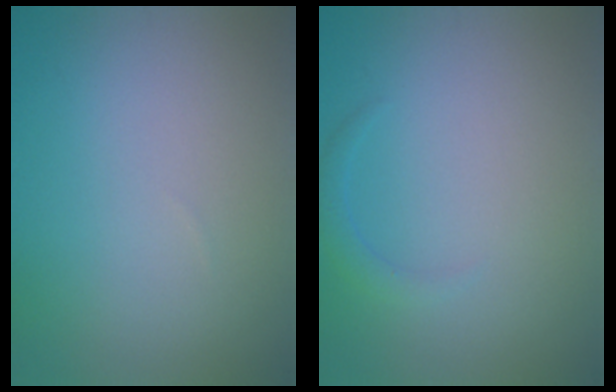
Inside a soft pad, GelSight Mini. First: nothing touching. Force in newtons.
{"total": 1.1, "press": 1.1, "slide": 0.1}